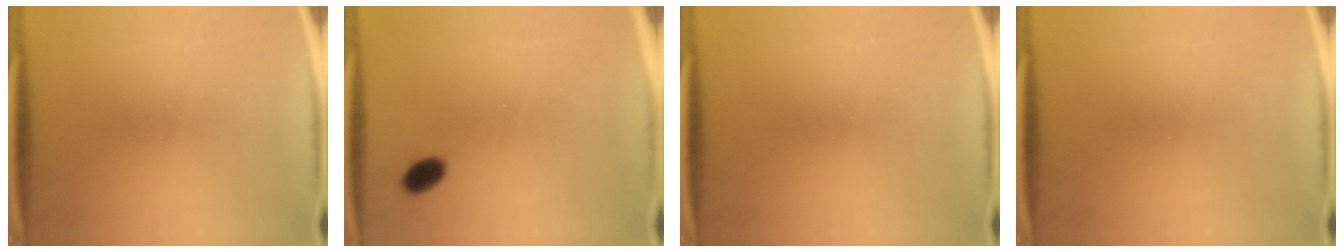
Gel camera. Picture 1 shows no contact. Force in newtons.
{"total": 3.3}
{"total": 0.0}
{"total": 0.0}